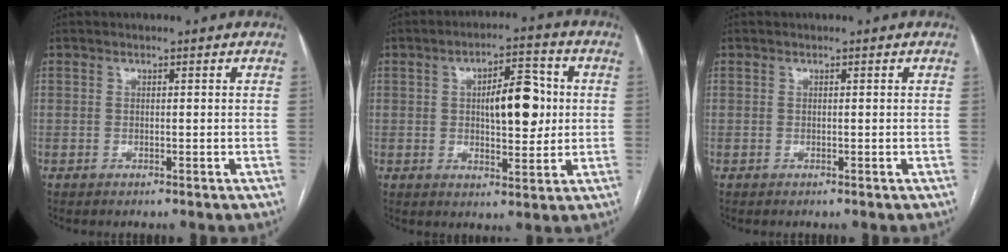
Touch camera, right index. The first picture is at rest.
{"total": 9.3, "force": [1.1, 3.5, 8.6], "torque": [-0.129, 0.014, 0.020]}
{"total": 0.0}